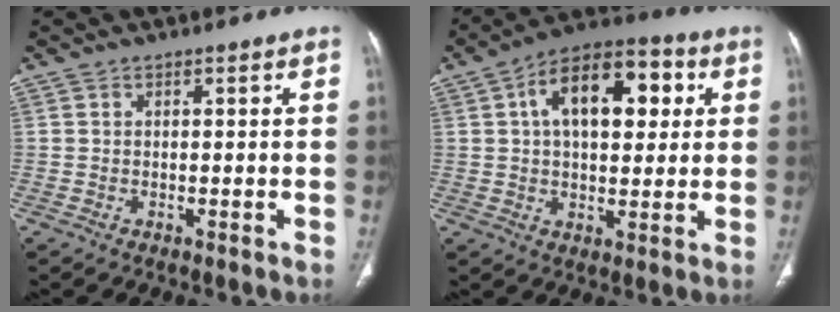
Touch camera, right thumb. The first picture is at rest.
{"total": 16.6, "force": [4.4, 9.1, 13.2], "torque": [-0.173, 0.019, 0.063]}